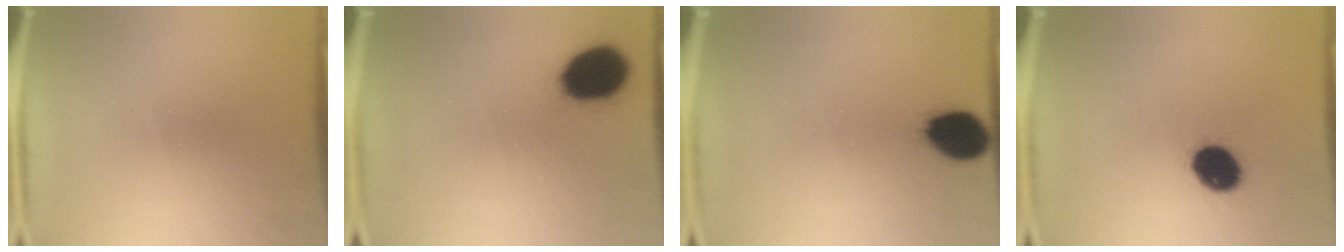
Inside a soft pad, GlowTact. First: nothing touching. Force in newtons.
{"total": 15.8}
{"total": 9.5}
{"total": 9.2}